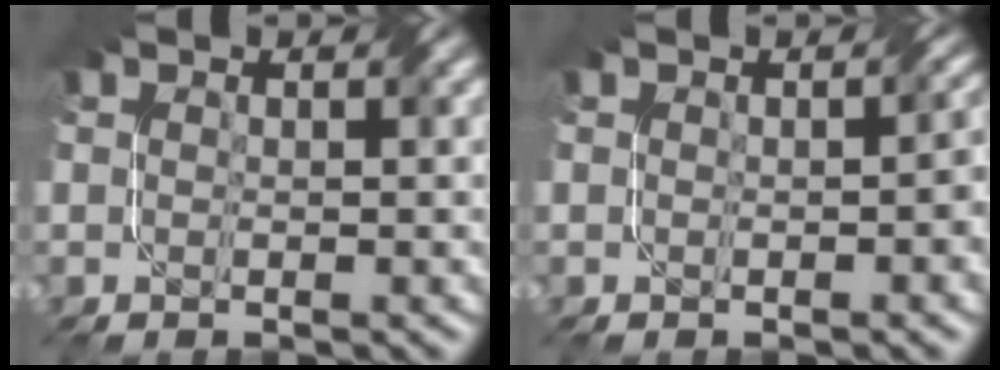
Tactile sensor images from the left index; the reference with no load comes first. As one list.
[{"total": 1.5, "force": [-0.3, 0.3, 1.4], "torque": [-0.018, 0.003, -0.003]}]